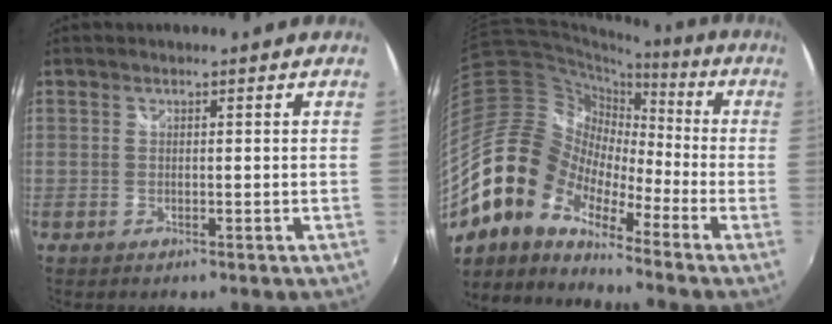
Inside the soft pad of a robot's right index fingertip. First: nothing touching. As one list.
[{"total": 16.9, "force": [-10.9, 9.6, 8.5], "torque": [-0.161, 0.008, -0.233]}]